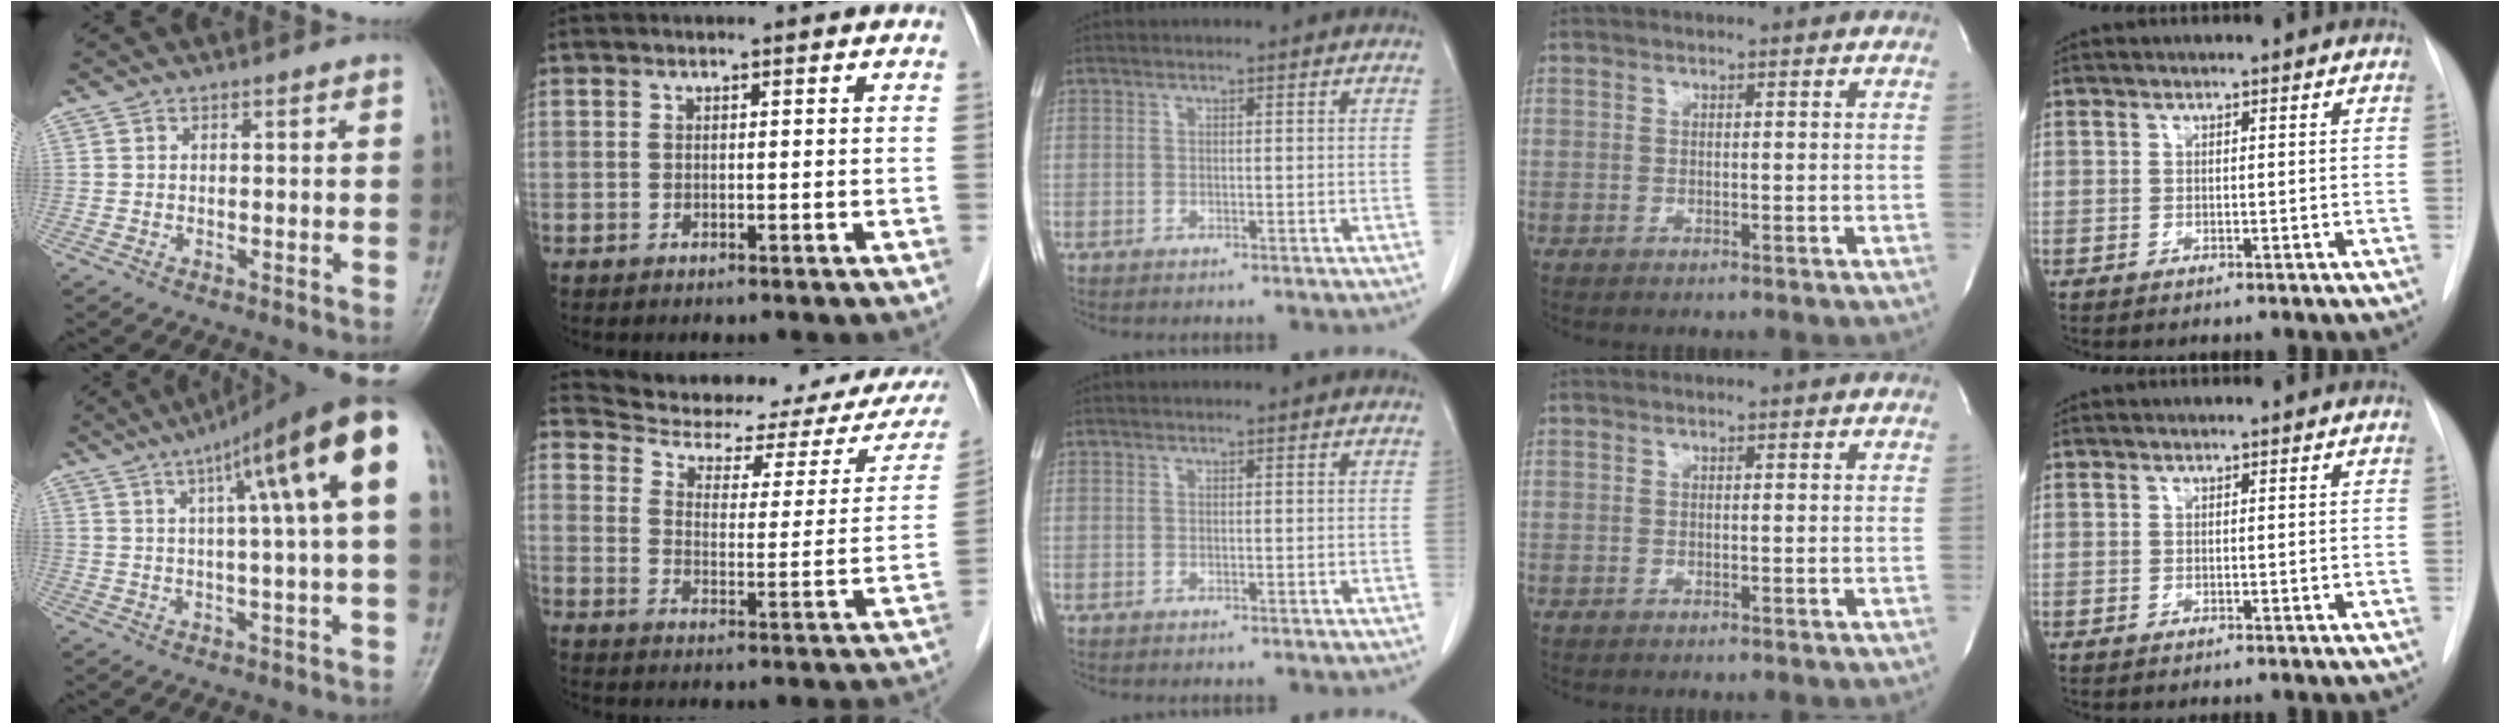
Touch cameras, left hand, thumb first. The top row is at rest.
{"thumb": {"total": 15.8, "force": [5.2, 1.2, 14.8], "torque": [-0.220, 0.019, 0.072]}, "index": {"total": 18.3, "force": [16.9, 3.0, 6.3], "torque": [-0.084, -0.027, 0.221]}}